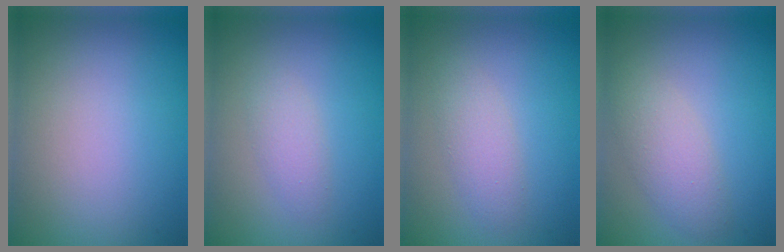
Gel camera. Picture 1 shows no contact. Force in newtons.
{"total": 1.7, "press": 1.7, "slide": 0.1}
{"total": 2.1, "press": 2.1, "slide": 0.1}
{"total": 3.0, "press": 3.0, "slide": 0.1}